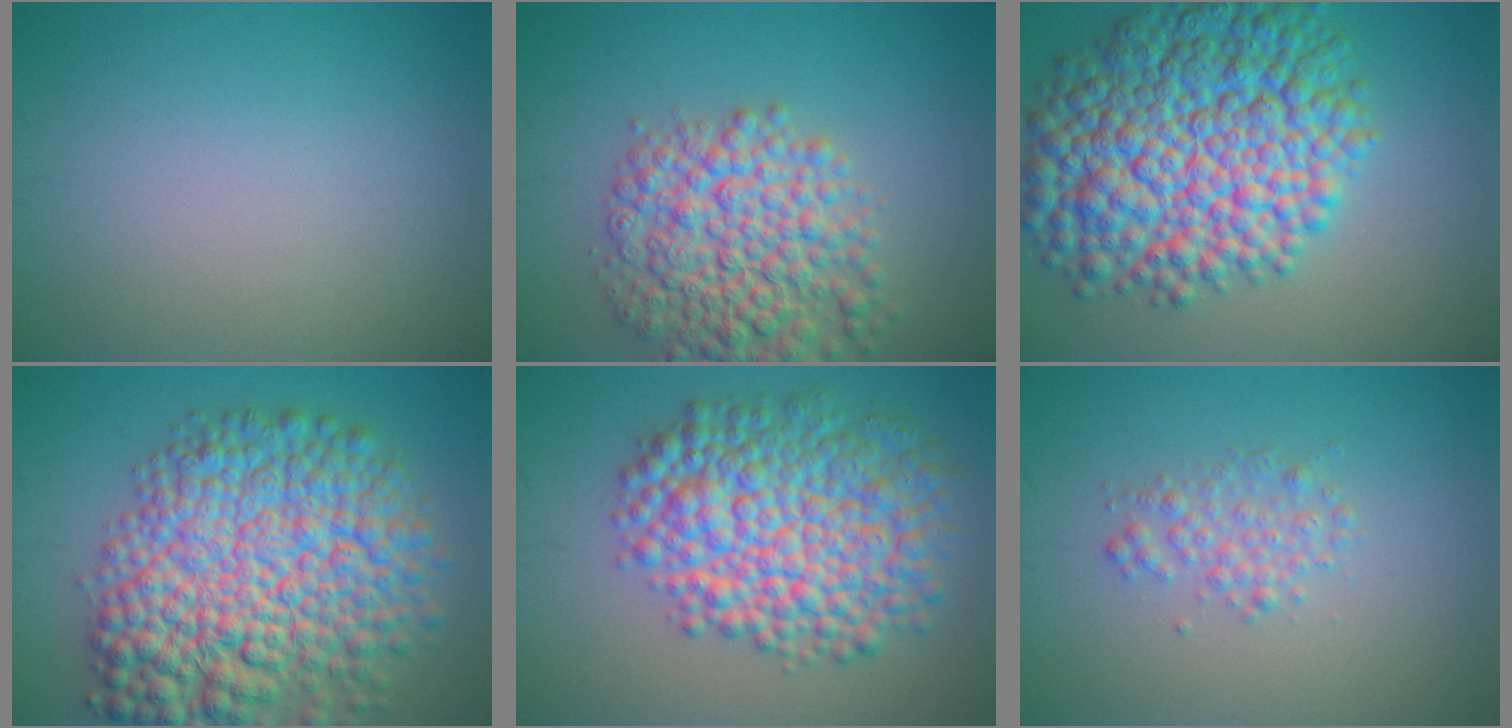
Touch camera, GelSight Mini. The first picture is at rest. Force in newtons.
{"total": 7.7, "press": 7.7, "slide": 0.3}
{"total": 13.4, "press": 13.4, "slide": 0.2}
{"total": 13.4, "press": 13.4, "slide": 0.4}
{"total": 10.5, "press": 10.5, "slide": 0.2}
{"total": 2.0, "press": 2.0, "slide": 0.0}